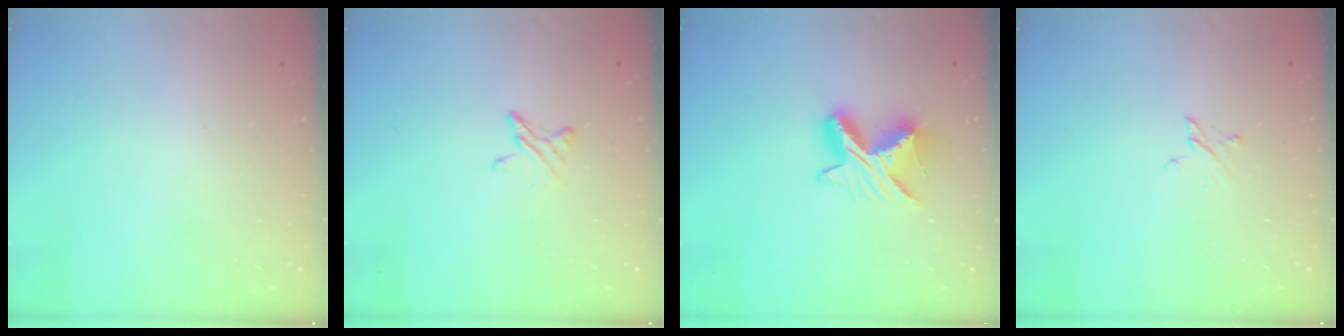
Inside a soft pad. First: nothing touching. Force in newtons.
{"total": 5.4, "press": 5.3, "slide": 0.6}
{"total": 9.5, "press": 9.5, "slide": 0.5}
{"total": 2.7, "press": 2.7, "slide": 0.4}